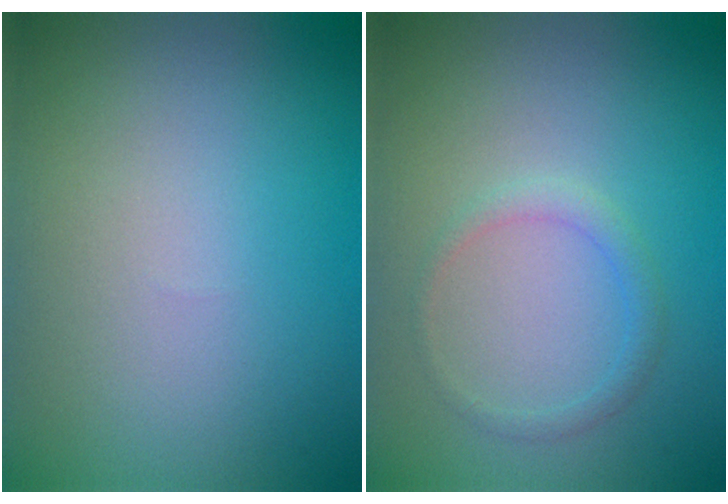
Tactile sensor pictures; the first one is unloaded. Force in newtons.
{"total": 1.2, "press": 1.2, "slide": 0.0}